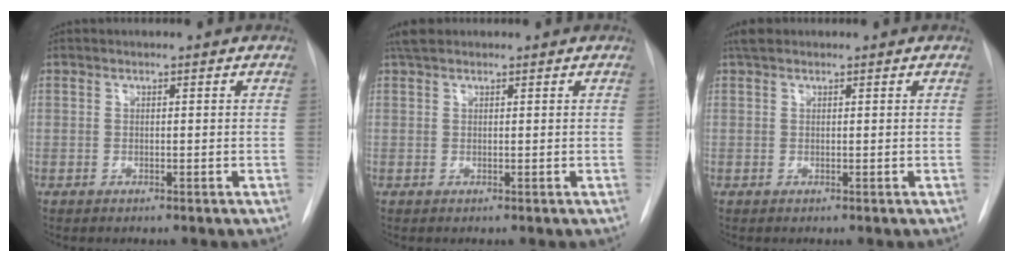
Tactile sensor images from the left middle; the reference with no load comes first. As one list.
[{"total": 2.5, "force": [2.1, 1.0, 1.0], "torque": [-0.019, 0.015, 0.036]}, {"total": 2.1, "force": [1.7, 0.8, 0.9], "torque": [-0.016, 0.015, 0.030]}]